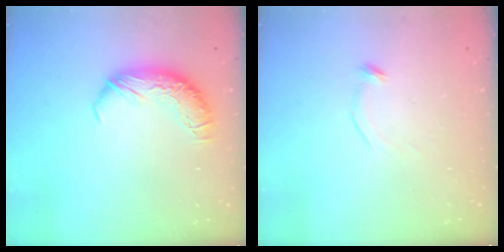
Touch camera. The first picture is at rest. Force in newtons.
{"total": 9.1, "press": 9.1, "slide": 0.6}